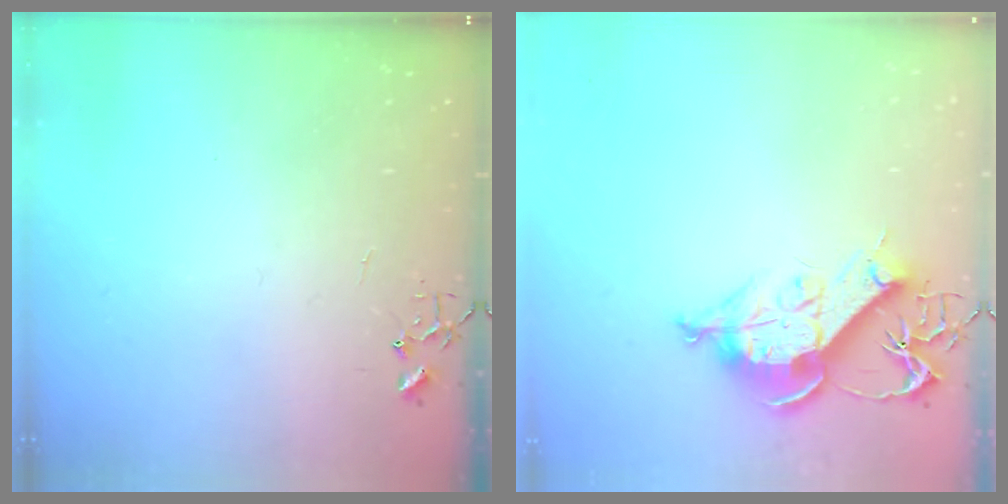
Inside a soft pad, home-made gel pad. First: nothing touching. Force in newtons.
{"total": 11.6, "press": 11.5, "slide": 1.4}